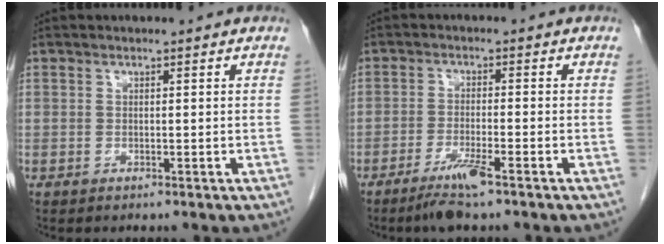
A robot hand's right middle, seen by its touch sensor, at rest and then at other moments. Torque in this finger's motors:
{"motor_torque": [0.06, -0.04, 0.05, 0.03]}